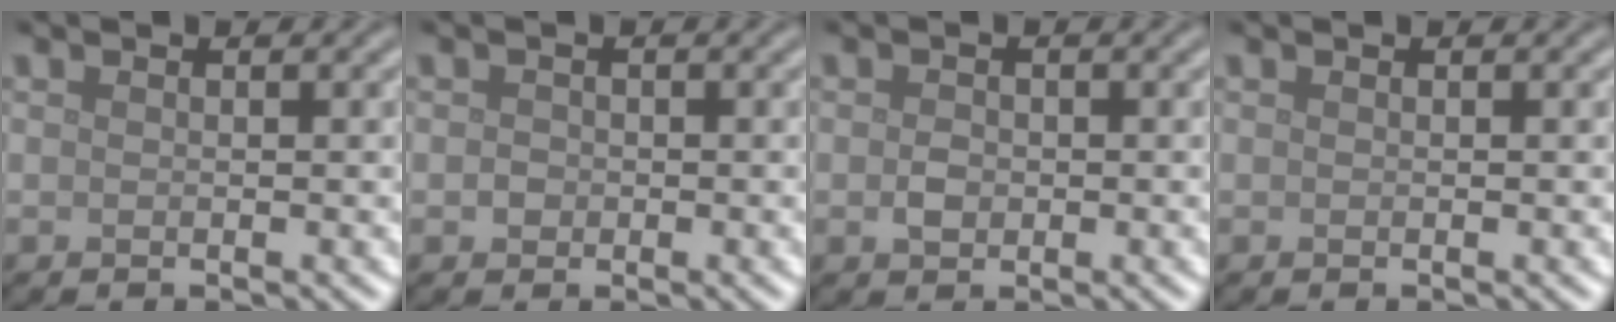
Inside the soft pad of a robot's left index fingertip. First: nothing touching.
{"total": 0.9, "force": [-0.2, 0.8, 0.3], "torque": [-0.001, -0.003, -0.005]}
{"total": 1.5, "force": [-0.2, 1.1, 0.9], "torque": [-0.018, -0.001, -0.007]}
{"total": 0.0}